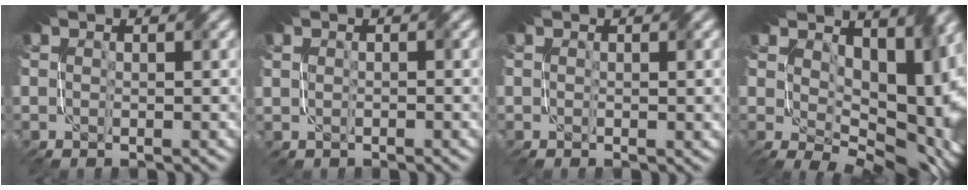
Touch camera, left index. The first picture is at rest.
{"total": 0.9, "force": [0.1, 0.3, -0.8], "torque": [0.012, -0.001, 0.005]}
{"total": 0.6, "force": [0.1, 0.3, 0.5], "torque": [-0.006, -0.005, -0.001]}
{"total": 12.5, "force": [2.0, 8.4, 9.0], "torque": [-0.143, -0.028, 0.051]}